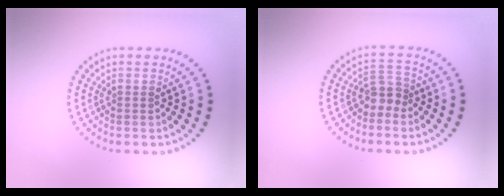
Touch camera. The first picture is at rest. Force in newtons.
{"total": 2.1, "press": 1.6, "slide": 1.4}